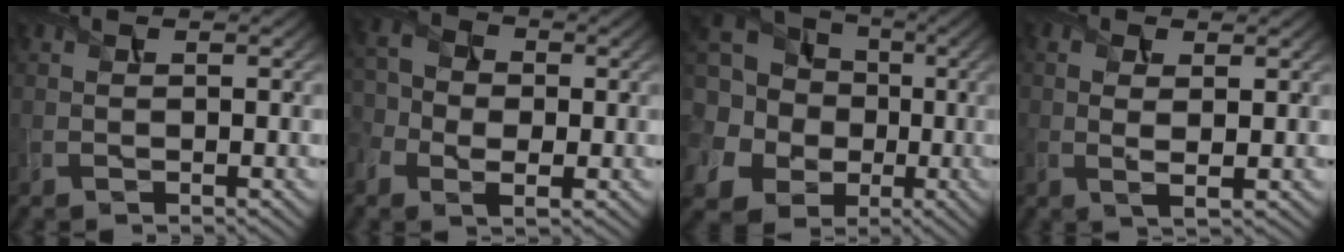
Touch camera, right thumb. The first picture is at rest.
{"total": 6.2, "force": [-1.8, 4.5, 3.9], "torque": [-0.094, -0.012, -0.034]}
{"total": 20.6, "force": [-0.1, 18.2, 9.7], "torque": [-0.290, 0.006, -0.032]}
{"total": 2.6, "force": [0.8, 1.2, 2.2], "torque": [-0.054, -0.008, 0.018]}